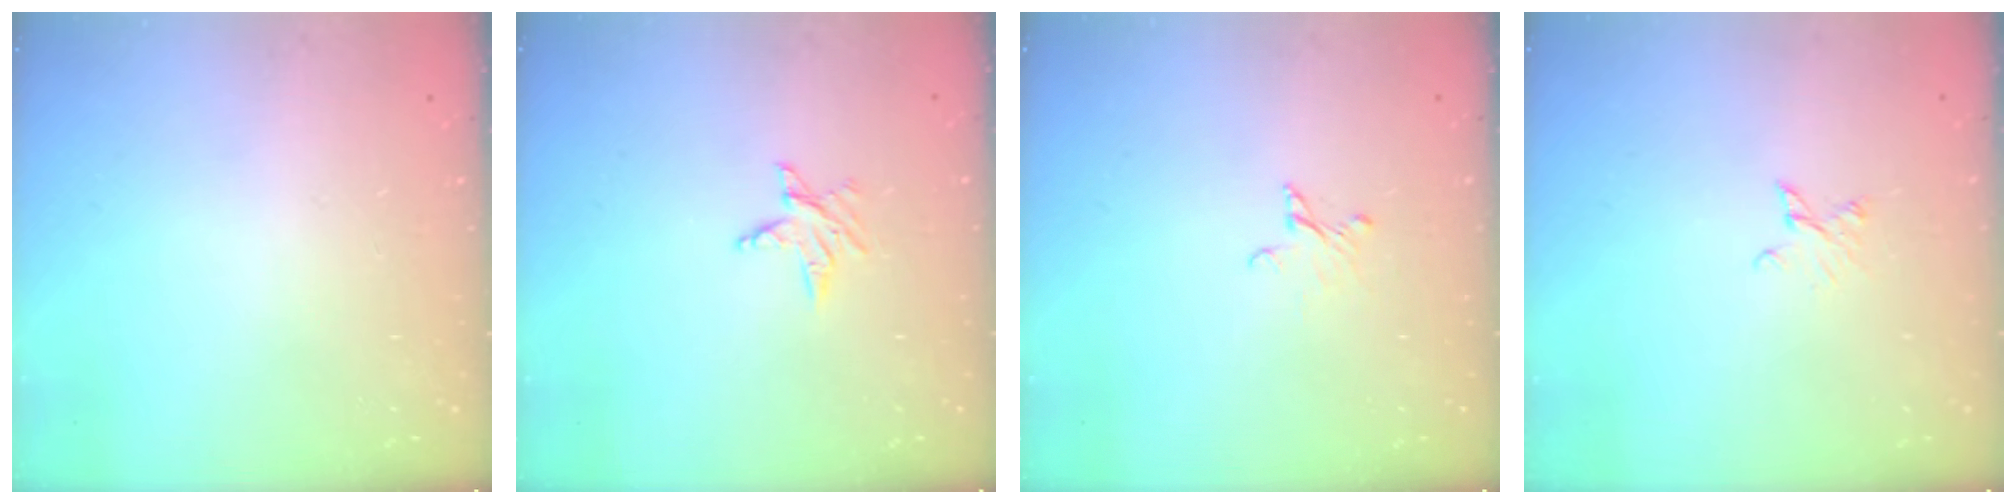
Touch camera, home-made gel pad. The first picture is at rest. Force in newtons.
{"total": 3.6, "press": 3.6, "slide": 0.5}
{"total": 2.5, "press": 2.5, "slide": 0.2}
{"total": 2.5, "press": 2.5, "slide": 0.3}